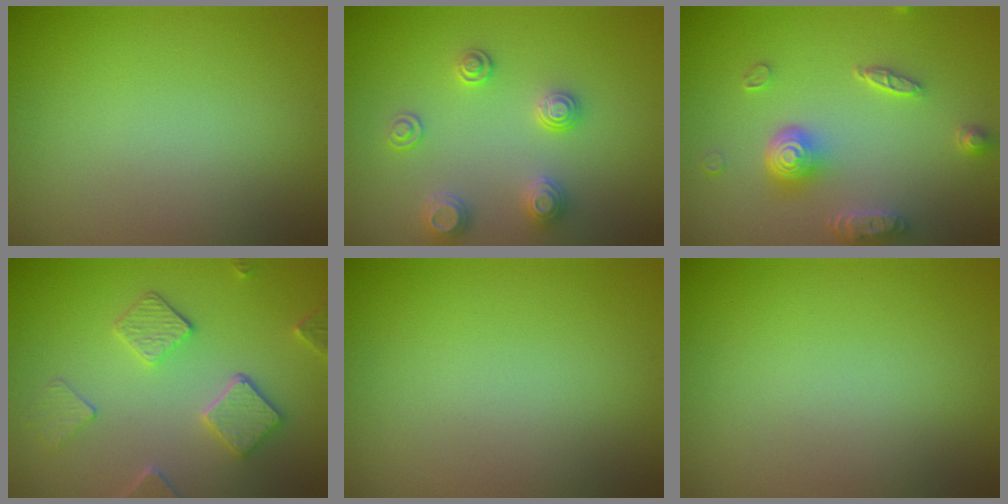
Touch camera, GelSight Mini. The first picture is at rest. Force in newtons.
{"total": 2.6, "press": 2.6, "slide": 0.2}
{"total": 4.6, "press": 3.6, "slide": 2.9}
{"total": 4.4, "press": 3.7, "slide": 2.4}
{"total": 0.0}
{"total": 0.0}